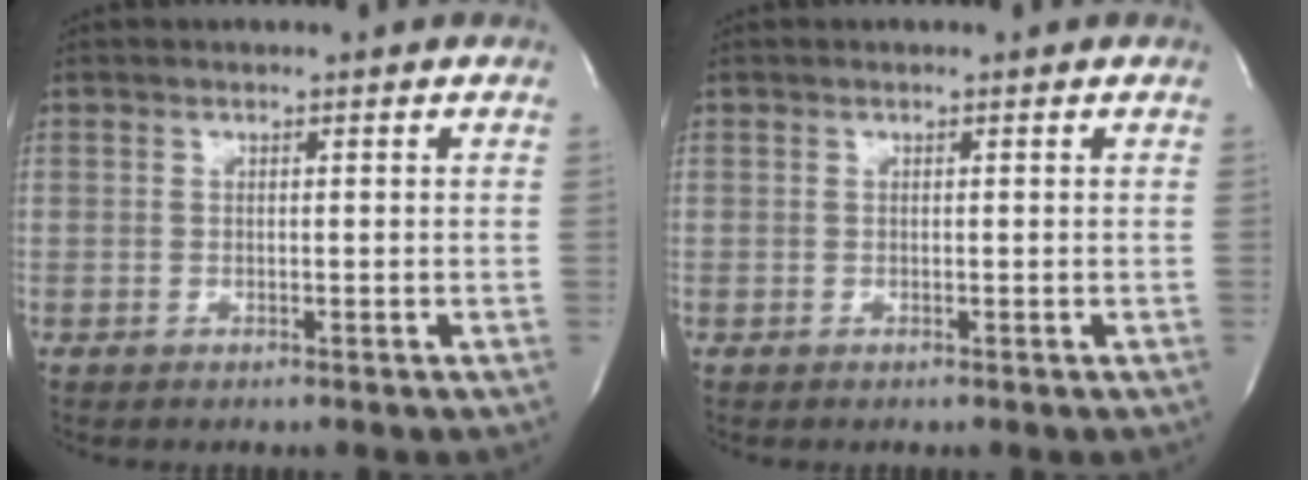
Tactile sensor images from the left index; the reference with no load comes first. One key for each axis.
{"total": 0.0}